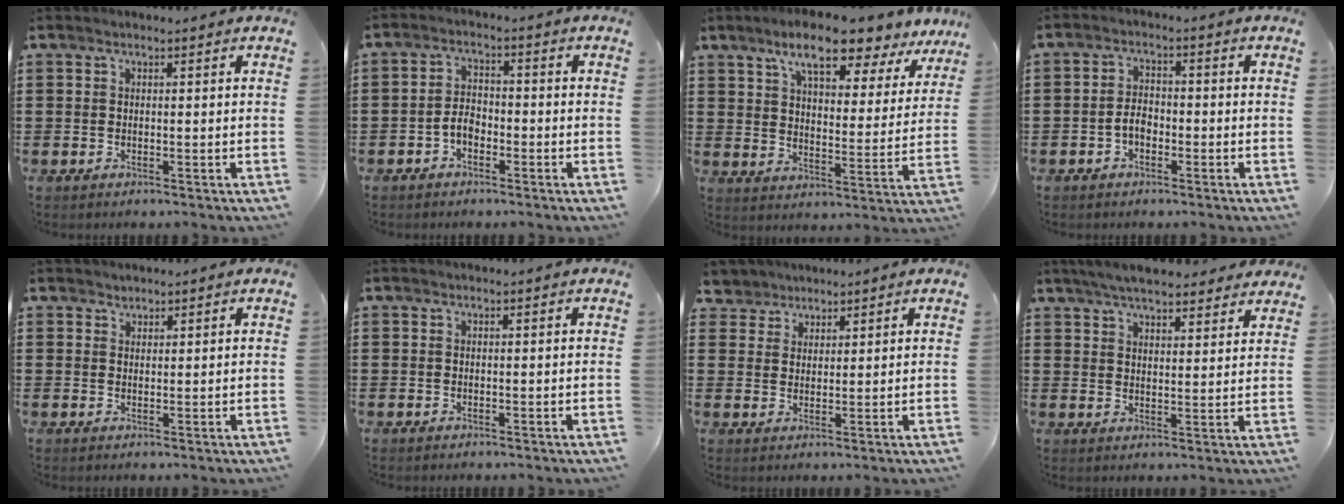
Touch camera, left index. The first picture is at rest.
{"total": 3.2, "force": [-1.7, 1.8, 2.0], "torque": [-0.053, 0.003, -0.039]}
{"total": 9.8, "force": [7.9, 1.8, 5.5], "torque": [-0.112, -0.032, 0.133]}
{"total": 3.0, "force": [-1.2, 1.7, 2.0], "torque": [-0.055, 0.000, -0.030]}
{"total": 1.3, "force": [1.2, 0.5, -0.1], "torque": [0.000, 0.002, 0.024]}
{"total": 0.0}
{"total": 3.5, "force": [2.9, 1.9, -0.2], "torque": [-0.013, 0.004, 0.055]}
{"total": 5.7, "force": [5.3, 0.8, 1.9], "torque": [-0.053, -0.012, 0.097]}